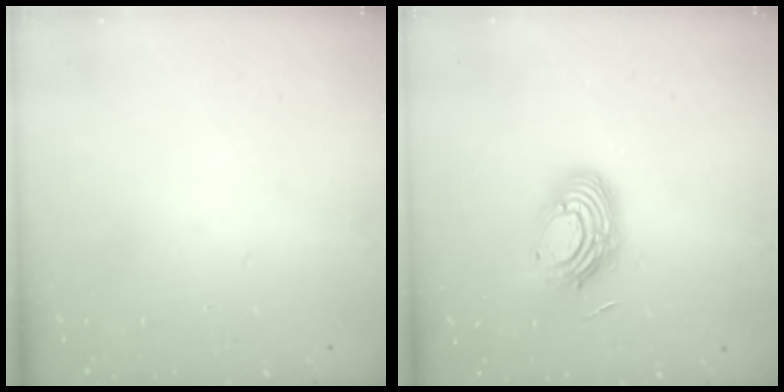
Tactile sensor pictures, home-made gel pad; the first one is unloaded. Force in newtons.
{"total": 12.0, "press": 12.0, "slide": 1.1}